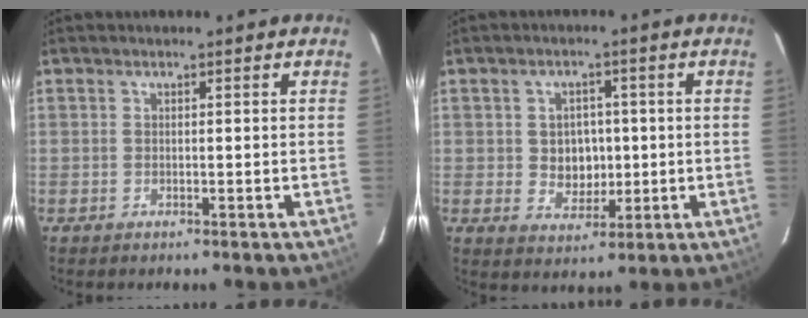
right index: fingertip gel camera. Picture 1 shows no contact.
{"total": 5.8, "force": [0.0, 5.1, 2.8], "torque": [-0.051, 0.006, 0.013]}